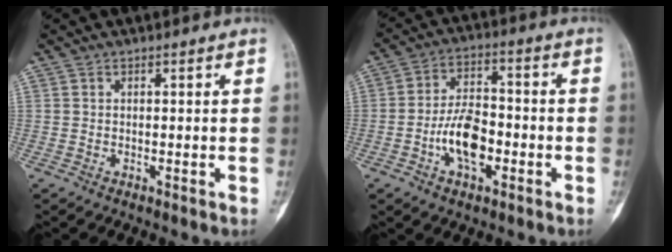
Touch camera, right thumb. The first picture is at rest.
{"total": 10.1, "force": [-3.0, 5.4, 8.0], "torque": [-0.129, 0.027, -0.057]}